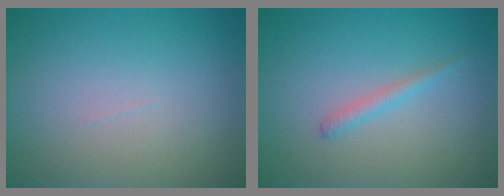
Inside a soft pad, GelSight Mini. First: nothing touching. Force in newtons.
{"total": 1.2, "press": 1.1, "slide": 0.1}